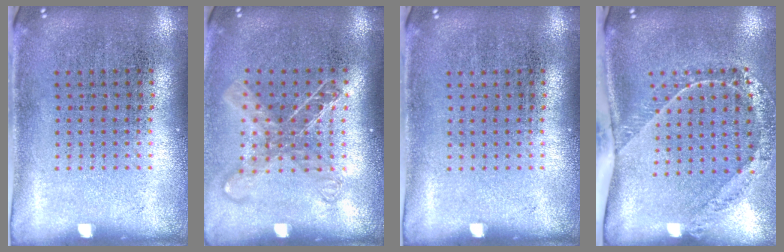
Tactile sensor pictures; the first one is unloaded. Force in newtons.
{"total": 1.4, "press": 1.2, "slide": 0.8}
{"total": 0.0}
{"total": 1.7, "press": 1.5, "slide": 0.8}